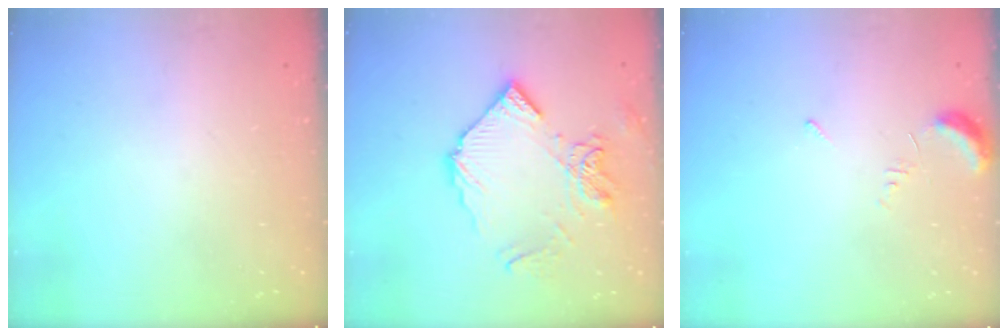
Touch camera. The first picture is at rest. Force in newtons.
{"total": 13.4, "press": 13.3, "slide": 1.5}
{"total": 5.2, "press": 5.2, "slide": 0.6}